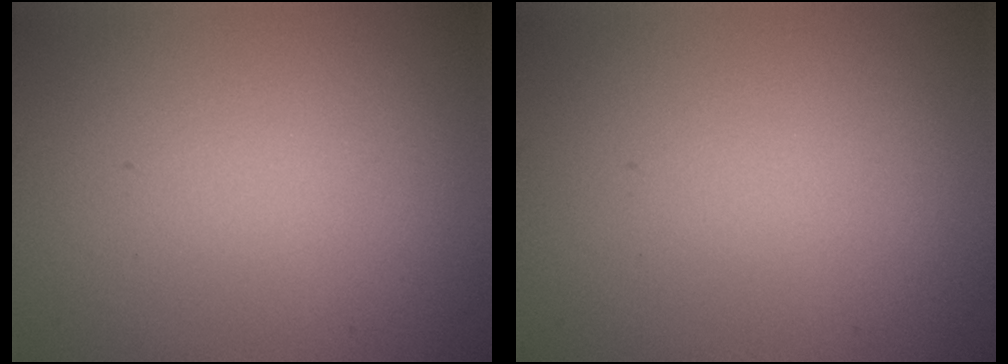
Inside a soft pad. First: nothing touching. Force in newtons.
{"total": 0.0}